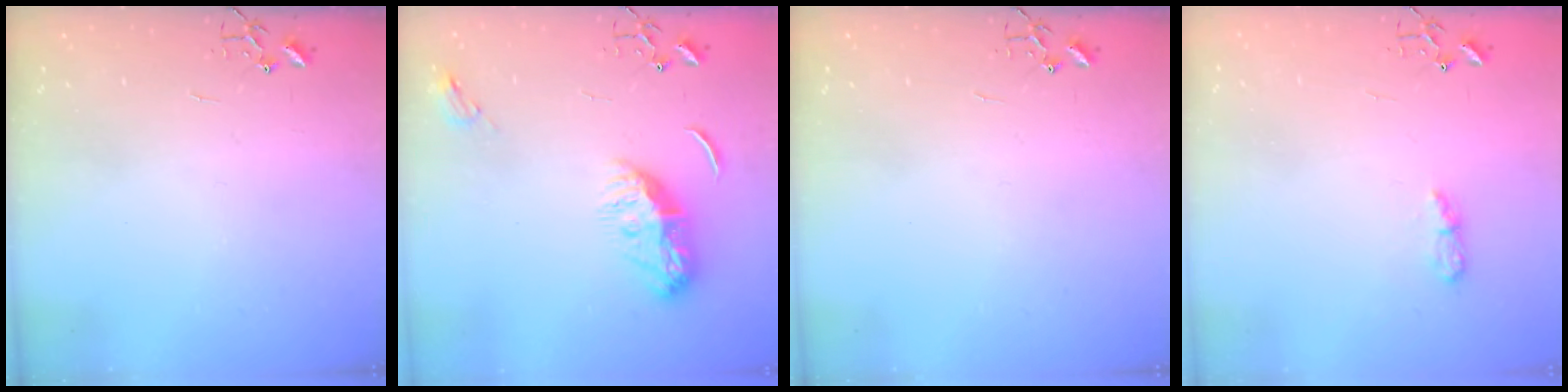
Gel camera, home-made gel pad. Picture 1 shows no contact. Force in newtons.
{"total": 11.6, "press": 11.6, "slide": 0.3}
{"total": 0.0}
{"total": 6.1, "press": 6.1, "slide": 0.5}